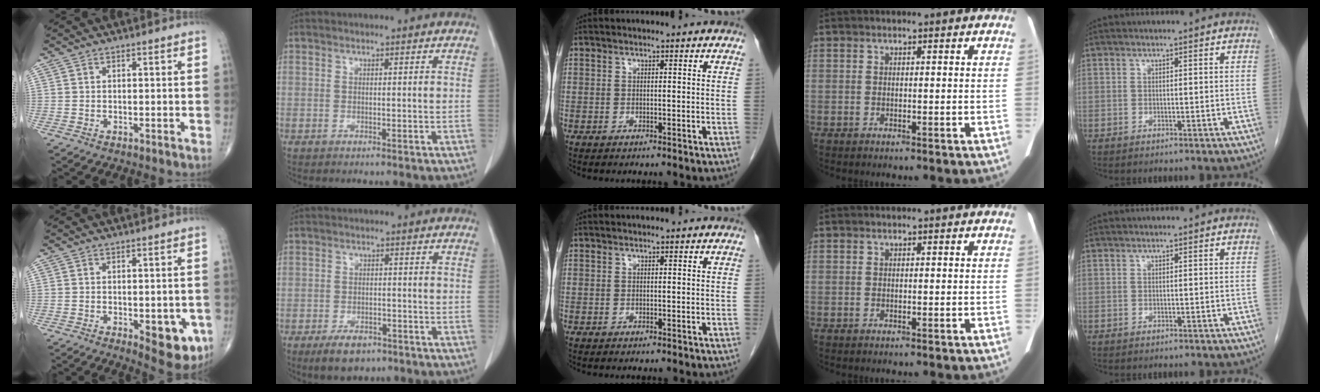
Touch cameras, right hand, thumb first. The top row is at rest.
{"thumb": {"total": 9.0, "force": [-2.8, 4.0, 7.5], "torque": [-0.066, -0.007, -0.025]}, "index": {"total": 5.2, "force": [-3.5, 2.8, 2.7], "torque": [-0.047, -0.001, -0.051]}}